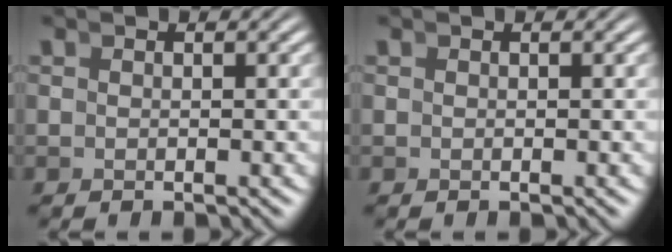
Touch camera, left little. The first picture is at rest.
{"total": 0.0}